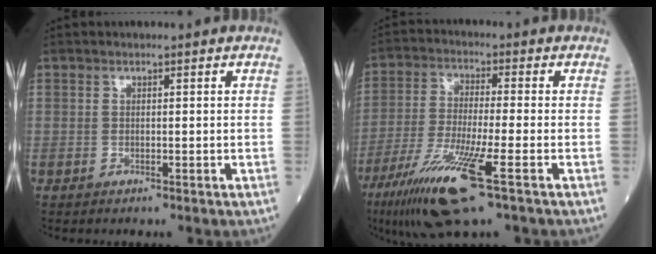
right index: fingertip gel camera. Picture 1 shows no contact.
{"total": 12.8, "force": [-6.5, 0.4, 11.0], "torque": [-0.227, -0.033, -0.115]}